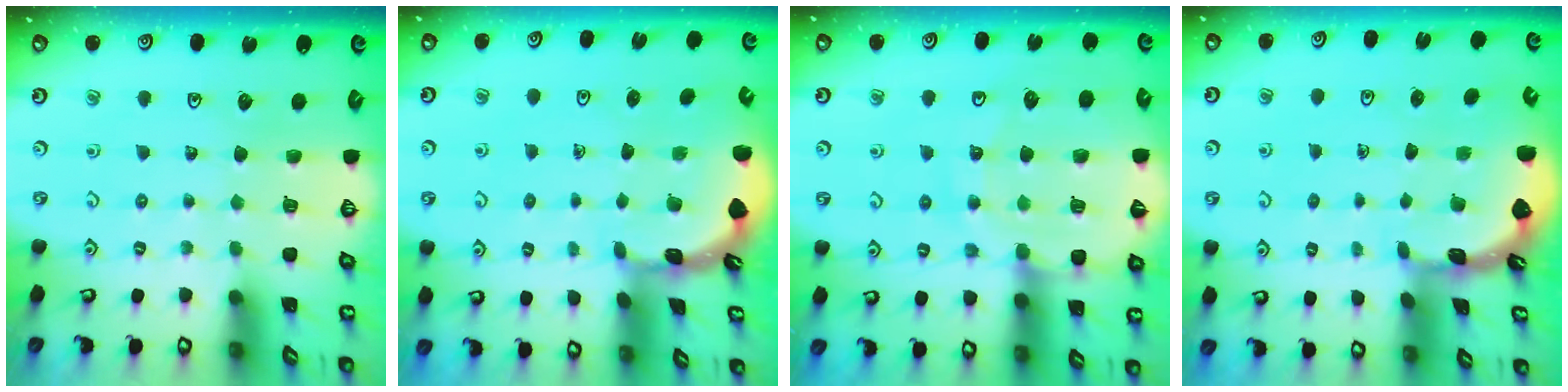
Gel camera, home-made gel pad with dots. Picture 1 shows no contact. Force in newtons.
{"total": 1.8, "press": 1.8, "slide": 0.1}
{"total": 13.0, "press": 12.9, "slide": 1.6}
{"total": 1.8, "press": 1.8, "slide": 0.2}